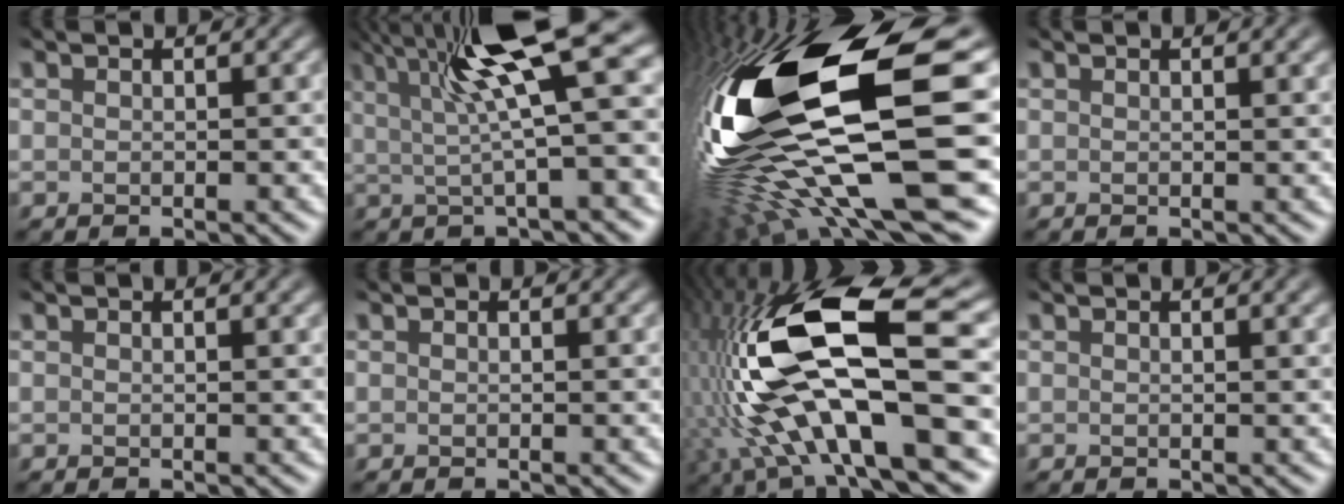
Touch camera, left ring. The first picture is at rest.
{"total": 10.2, "force": [3.2, 2.7, 9.3], "torque": [-0.157, 0.011, 0.047]}
{"total": 19.3, "force": [-1.0, 6.4, 18.2], "torque": [-0.362, -0.047, -0.009]}
{"total": 2.9, "force": [1.8, 0.9, 2.0], "torque": [-0.029, 0.017, 0.012]}
{"total": 2.2, "force": [1.5, 0.6, 1.5], "torque": [-0.025, 0.011, 0.009]}
{"total": 0.8, "force": [0.6, 0.1, 0.5], "torque": [-0.009, 0.003, 0.007]}
{"total": 14.0, "force": [-1.5, 4.6, 13.1], "torque": [-0.259, 0.004, -0.037]}
{"total": 2.9, "force": [1.8, 0.9, 2.0], "torque": [-0.029, 0.016, 0.012]}